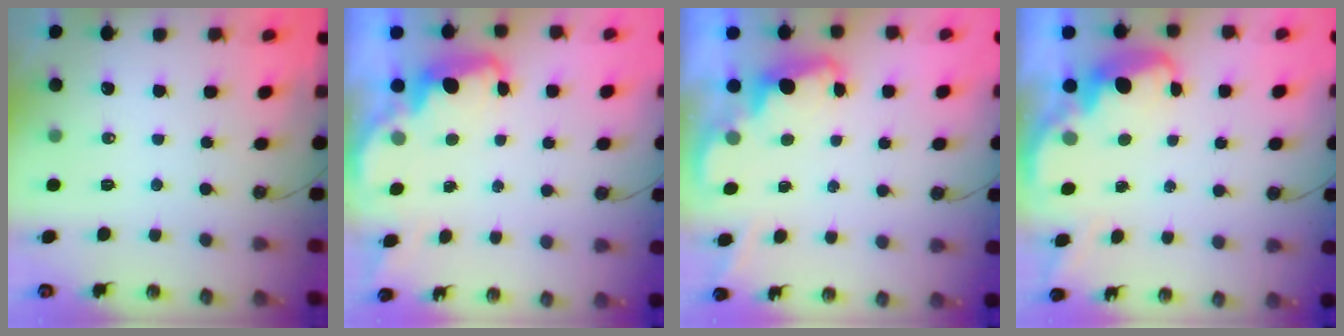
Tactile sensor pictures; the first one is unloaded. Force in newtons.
{"total": 2.5, "press": 2.4, "slide": 0.7}
{"total": 2.0, "press": 2.0, "slide": 0.6}
{"total": 3.1, "press": 3.1, "slide": 0.5}